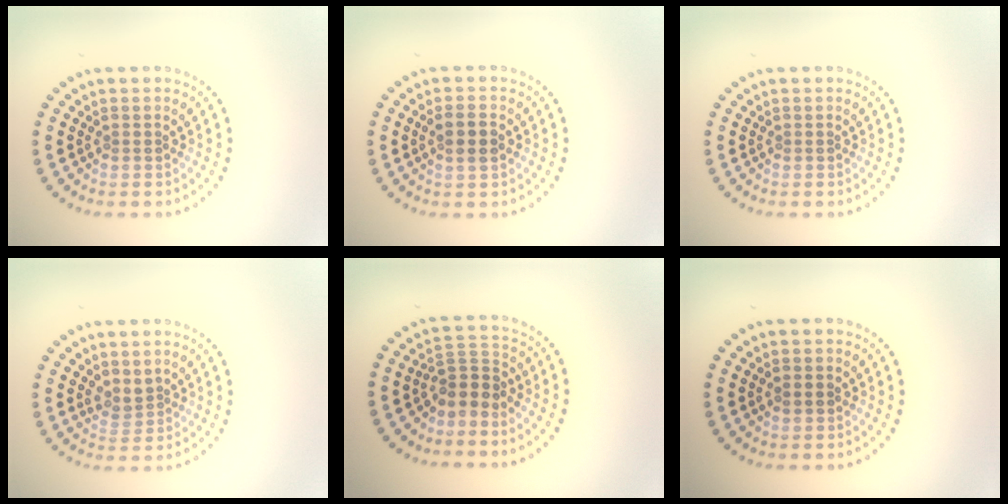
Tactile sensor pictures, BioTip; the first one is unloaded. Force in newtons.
{"total": 2.2, "press": 2.2, "slide": 0.4}
{"total": 0.0}
{"total": 1.8, "press": 1.2, "slide": 1.3}
{"total": 2.8, "press": 2.1, "slide": 1.8}
{"total": 1.1, "press": 1.1, "slide": 0.2}